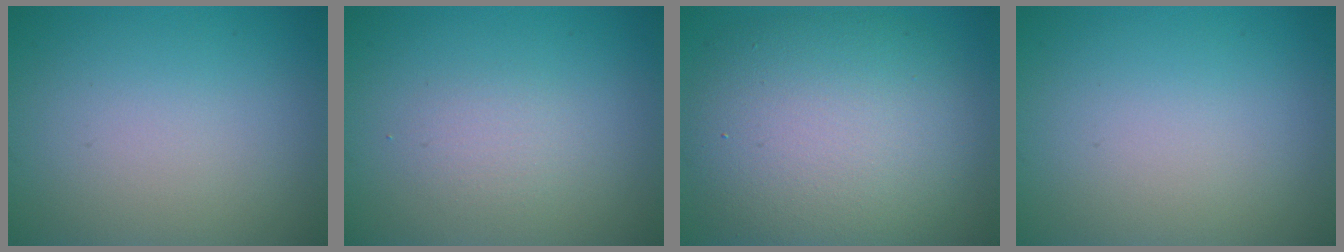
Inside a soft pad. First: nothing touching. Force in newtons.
{"total": 1.4, "press": 1.3, "slide": 0.1}
{"total": 10.4, "press": 10.3, "slide": 0.9}
{"total": 0.0}